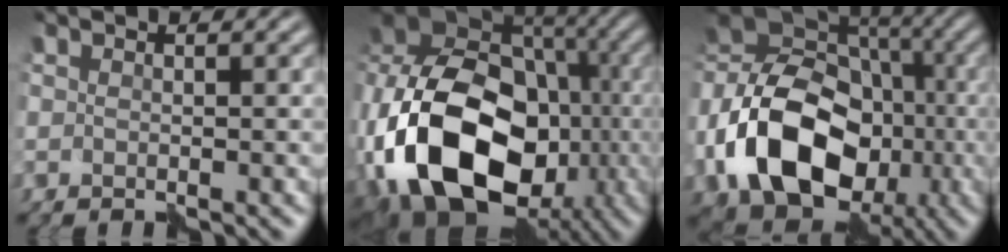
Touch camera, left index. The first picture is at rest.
{"total": 19.0, "force": [-6.0, 13.0, 12.5], "torque": [-0.262, -0.020, -0.111]}
{"total": 15.0, "force": [-4.7, 10.8, 9.3], "torque": [-0.201, -0.013, -0.094]}